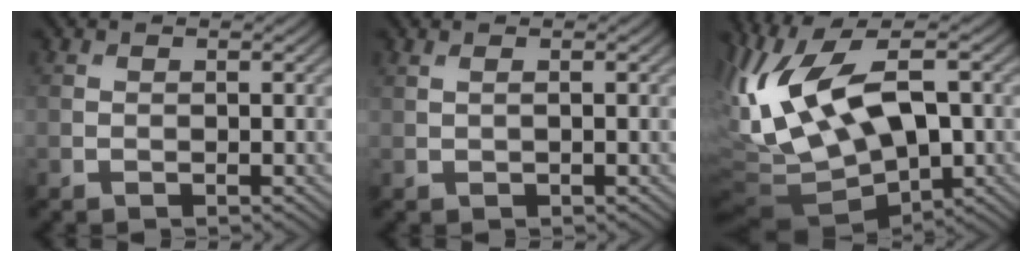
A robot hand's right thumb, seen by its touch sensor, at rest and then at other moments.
{"total": 0.6, "force": [0.3, -0.1, 0.5], "torque": [-0.013, 0.004, 0.007]}
{"total": 16.5, "force": [0.3, 7.9, 14.4], "torque": [-0.305, 0.002, 0.014]}